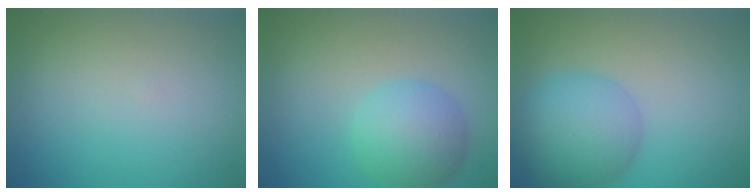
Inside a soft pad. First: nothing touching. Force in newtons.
{"total": 4.6, "press": 4.6, "slide": 0.2}
{"total": 6.2, "press": 6.2, "slide": 0.3}